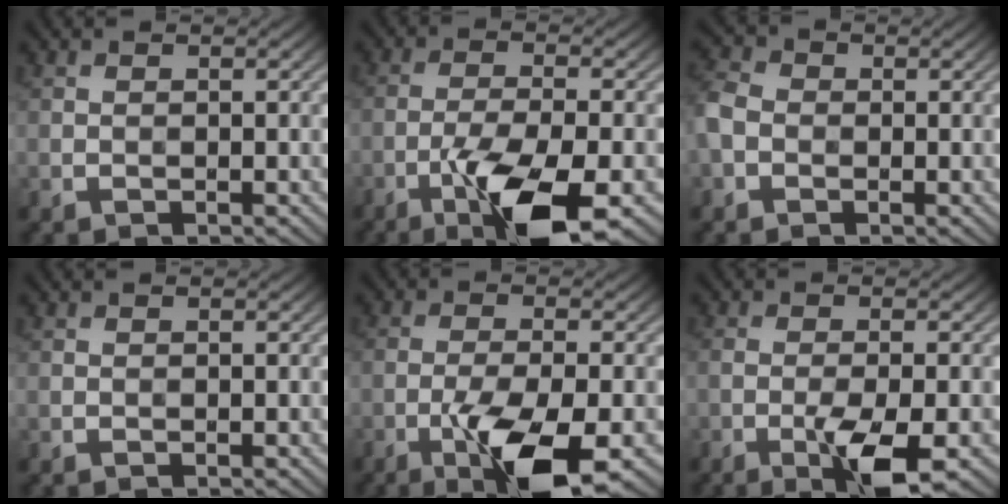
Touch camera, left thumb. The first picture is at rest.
{"total": 10.9, "force": [-5.6, 3.1, 8.8], "torque": [-0.164, -0.011, -0.104]}
{"total": 3.8, "force": [-1.1, 3.1, 1.9], "torque": [-0.060, 0.003, -0.033]}
{"total": 0.0}
{"total": 9.8, "force": [-4.8, 2.8, 8.1], "torque": [-0.153, -0.011, -0.087]}
{"total": 6.4, "force": [-2.9, 1.6, 5.4], "torque": [-0.105, -0.001, -0.050]}